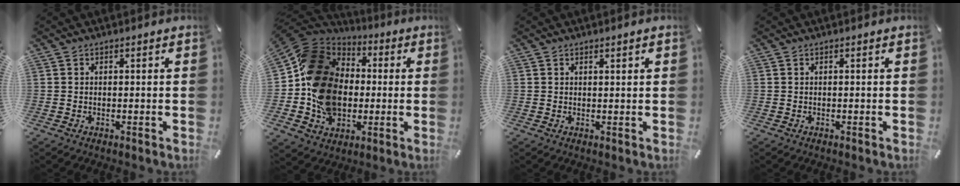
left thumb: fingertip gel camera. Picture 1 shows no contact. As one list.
[{"total": 19.4, "force": [-2.0, 16.3, 10.3], "torque": [-0.215, 0.010, -0.034]}, {"total": 0.8, "force": [0.6, 0.2, 0.4], "torque": [-0.007, 0.000, 0.011]}, {"total": 0.0}]